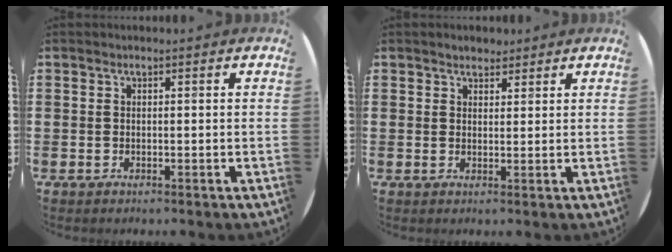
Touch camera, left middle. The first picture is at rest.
{"total": 1.9, "force": [1.7, 0.7, 0.1], "torque": [0.003, 0.002, 0.032]}